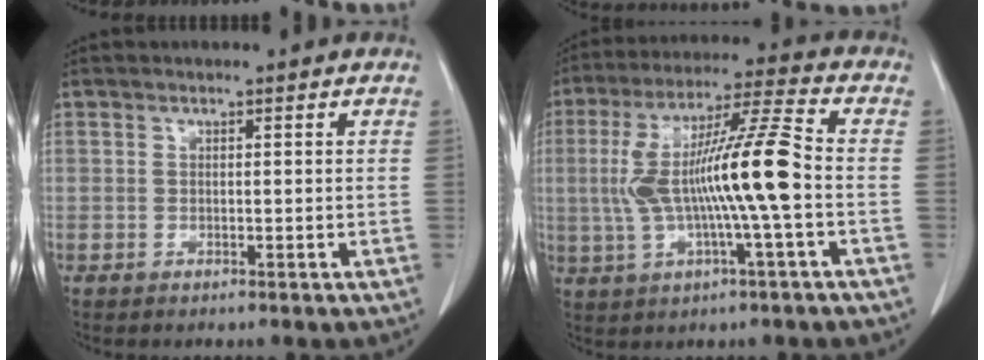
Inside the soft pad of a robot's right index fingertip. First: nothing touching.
{"total": 14.5, "force": [-1.2, 0.3, 14.4], "torque": [-0.280, 0.017, -0.023]}